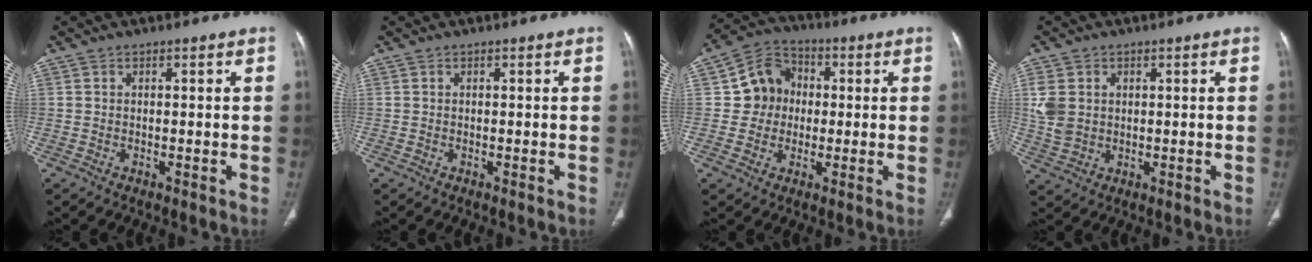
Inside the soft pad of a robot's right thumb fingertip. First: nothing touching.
{"total": 0.0}
{"total": 9.0, "force": [0.1, 8.4, 3.4], "torque": [-0.021, 0.020, -0.009]}
{"total": 5.8, "force": [1.0, 4.7, 3.2], "torque": [-0.060, -0.001, 0.028]}